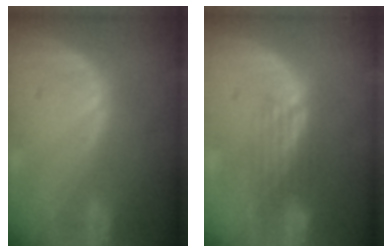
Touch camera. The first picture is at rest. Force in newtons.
{"total": 4.0, "press": 3.3, "slide": 2.2}